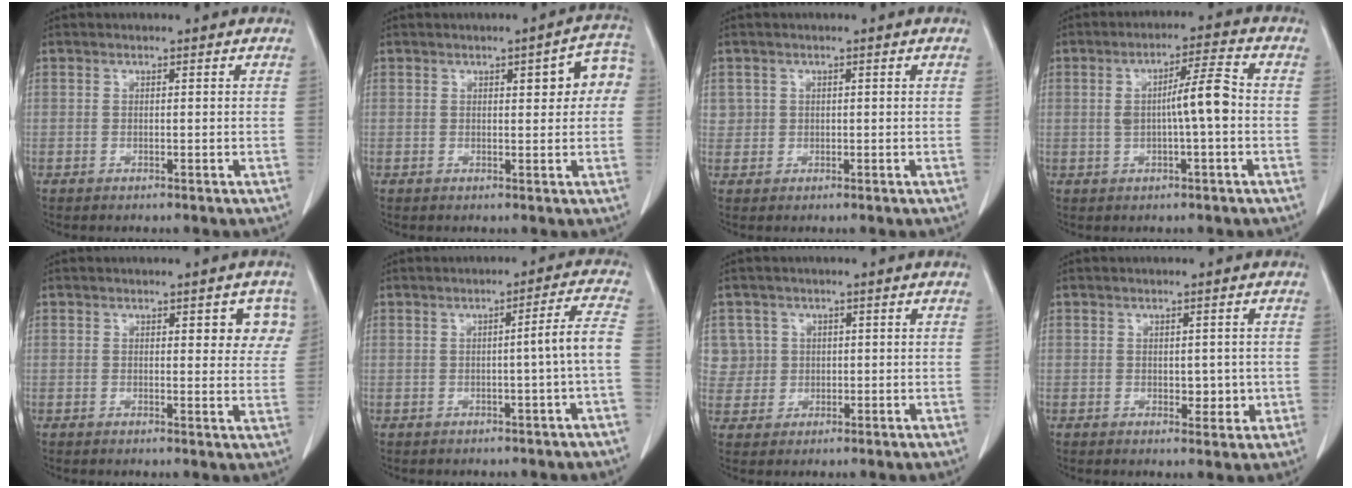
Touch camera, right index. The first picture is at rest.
{"total": 5.8, "force": [1.3, 1.9, 5.4], "torque": [-0.055, 0.021, 0.011]}
{"total": 1.5, "force": [0.3, 1.5, 0.0], "torque": [0.014, 0.005, 0.001]}
{"total": 6.4, "force": [-0.4, 0.4, 6.4], "torque": [-0.108, 0.015, -0.005]}
{"total": 5.1, "force": [2.1, 2.1, 4.2], "torque": [-0.033, 0.004, 0.019]}
{"total": 4.8, "force": [-1.0, -1.1, 4.6], "torque": [-0.060, 0.008, -0.015]}
{"total": 4.5, "force": [1.0, 4.4, -0.4], "torque": [0.024, 0.014, 0.023]}
{"total": 3.0, "force": [-0.4, 1.8, 2.3], "torque": [-0.023, -0.001, 0.001]}